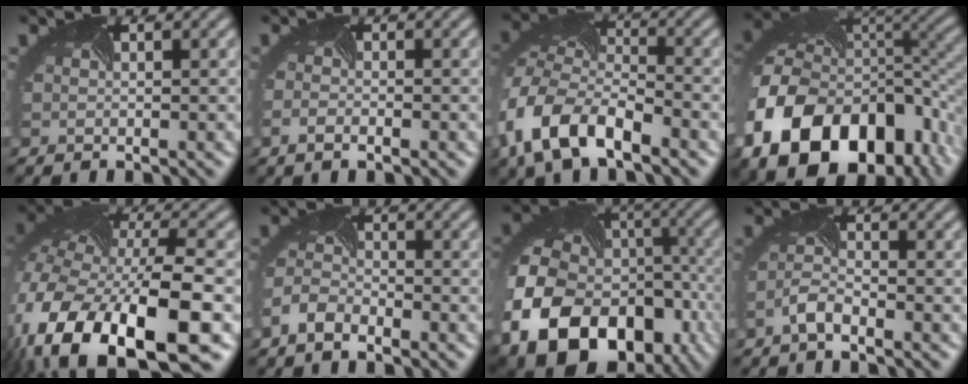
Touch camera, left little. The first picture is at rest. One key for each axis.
{"total": 0.9, "fx": -0.7, "fy": 0.4, "fz": 0.4, "tx": -0.011, "ty": 0.000, "tz": -0.012}
{"total": 9.1, "fx": -4.7, "fy": 5.2, "fz": 5.8, "tx": -0.135, "ty": -0.011, "tz": -0.092}
{"total": 16.6, "fx": -5.8, "fy": 11.5, "fz": 10.5, "tx": -0.222, "ty": -0.030, "tz": -0.073}
{"total": 15.4, "fx": -7.2, "fy": 7.5, "fz": 11.4, "tx": -0.242, "ty": -0.037, "tz": -0.094}
{"total": 2.6, "fx": -2.1, "fy": 1.3, "fz": 0.8, "tx": -0.025, "ty": 0.010, "tz": -0.051}
{"total": 18.8, "fx": -7.5, "fy": 14.0, "fz": 10.1, "tx": -0.230, "ty": -0.050, "tz": -0.109}
{"total": 1.6, "fx": -1.4, "fy": 0.3, "fz": 0.6, "tx": -0.023, "ty": 0.007, "tz": -0.039}